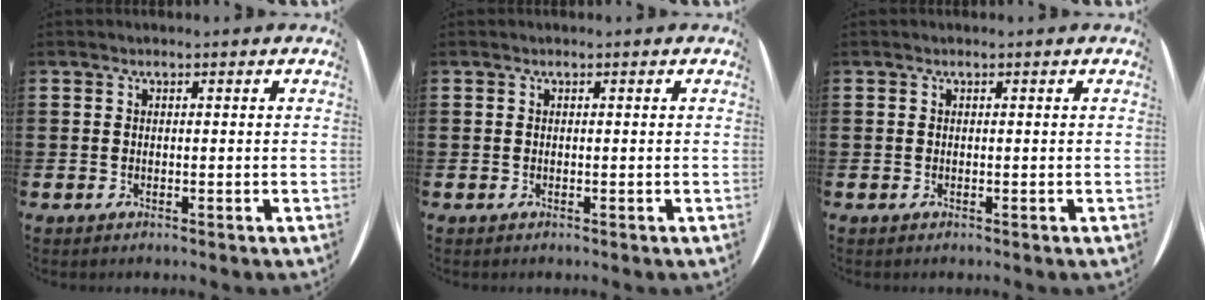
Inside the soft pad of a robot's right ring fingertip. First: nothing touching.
{"total": 0.0}
{"total": 0.0}